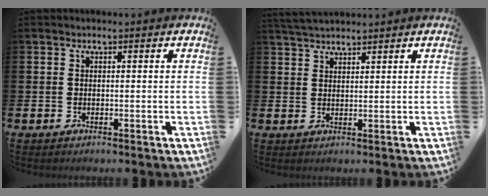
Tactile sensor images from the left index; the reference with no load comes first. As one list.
[{"total": 3.0, "force": [2.9, 0.4, 0.5], "torque": [-0.010, -0.010, 0.053]}]